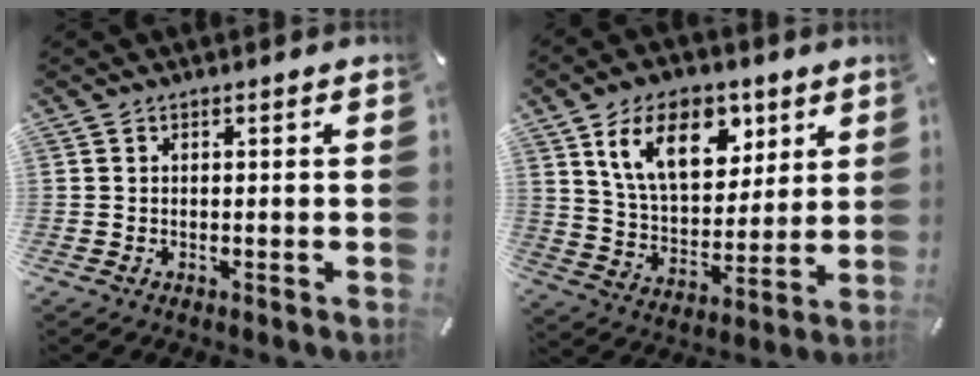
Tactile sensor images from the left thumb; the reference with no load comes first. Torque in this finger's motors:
{"motor_torque": [0.66, 0.73, 1.45, -1.32, 0.17]}